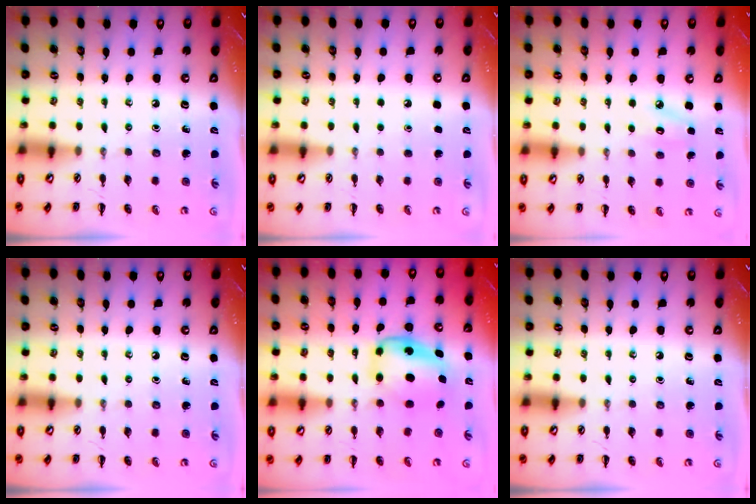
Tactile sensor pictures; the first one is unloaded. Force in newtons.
{"total": 1.8, "press": 1.7, "slide": 0.1}
{"total": 6.9, "press": 6.6, "slide": 1.8}
{"total": 0.0}
{"total": 5.5, "press": 5.5, "slide": 0.8}
{"total": 0.0}